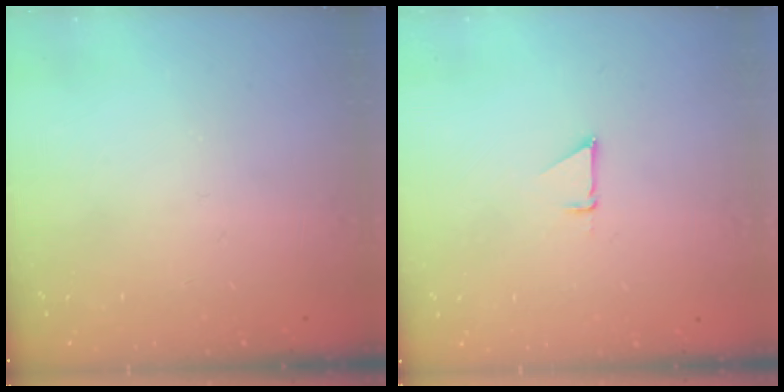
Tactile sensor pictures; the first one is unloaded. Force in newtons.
{"total": 1.9, "press": 1.9, "slide": 0.0}